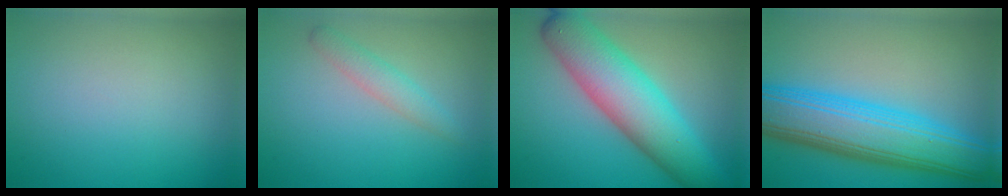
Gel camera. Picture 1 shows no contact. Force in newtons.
{"total": 2.0, "press": 2.0, "slide": 0.1}
{"total": 9.3, "press": 9.3, "slide": 0.2}
{"total": 10.5, "press": 10.5, "slide": 0.3}